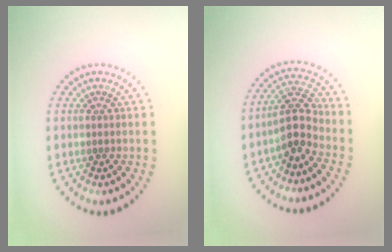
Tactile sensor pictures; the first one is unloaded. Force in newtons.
{"total": 3.2, "press": 2.9, "slide": 1.5}